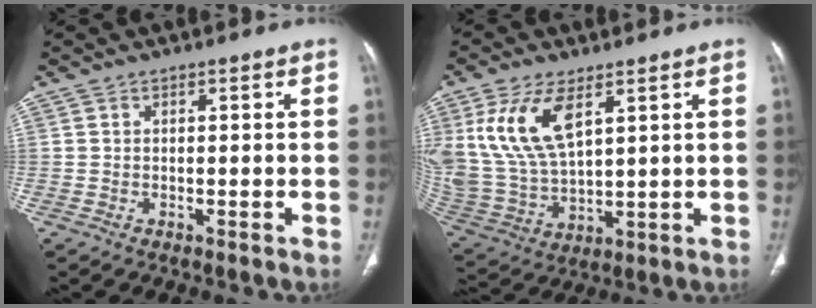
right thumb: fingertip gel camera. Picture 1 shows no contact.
{"total": 14.9, "force": [6.3, 7.2, 11.4], "torque": [-0.239, -0.019, 0.141]}